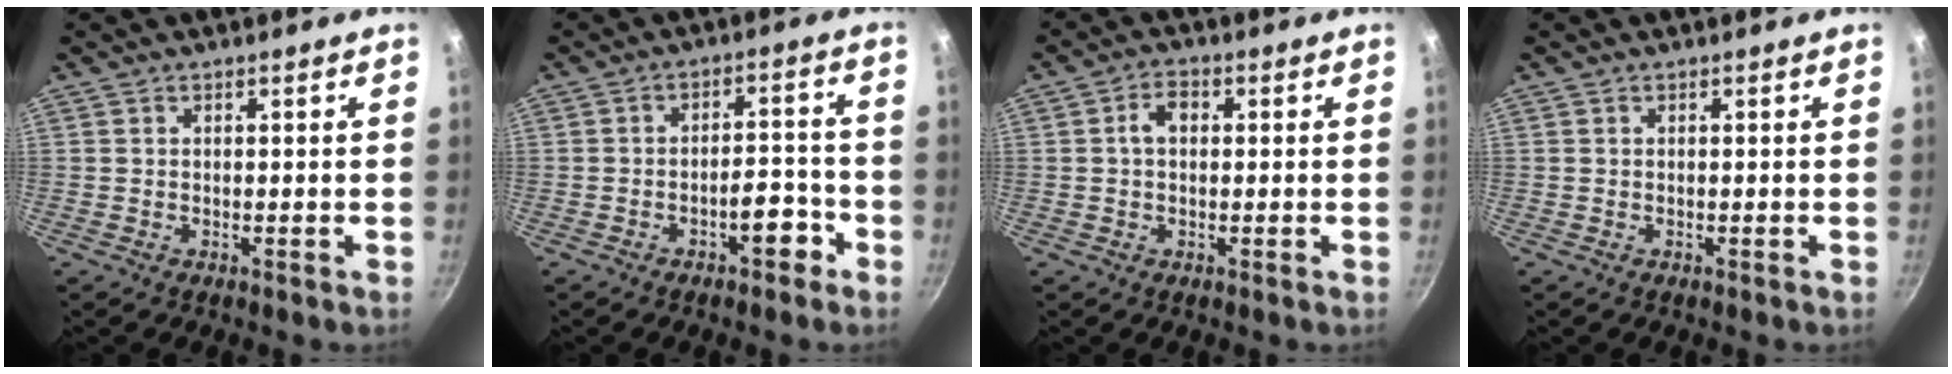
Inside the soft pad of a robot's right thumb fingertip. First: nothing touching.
{"total": 5.9, "force": [-3.3, 2.5, 4.2], "torque": [-0.035, 0.037, -0.042]}
{"total": 3.8, "force": [0.4, 2.6, 2.7], "torque": [-0.037, 0.011, 0.002]}
{"total": 0.0}